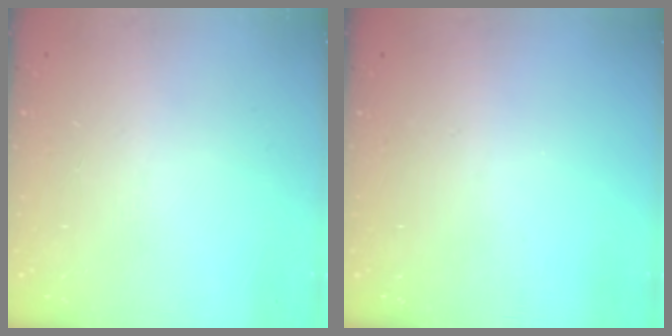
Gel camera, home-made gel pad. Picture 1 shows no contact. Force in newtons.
{"total": 0.0}